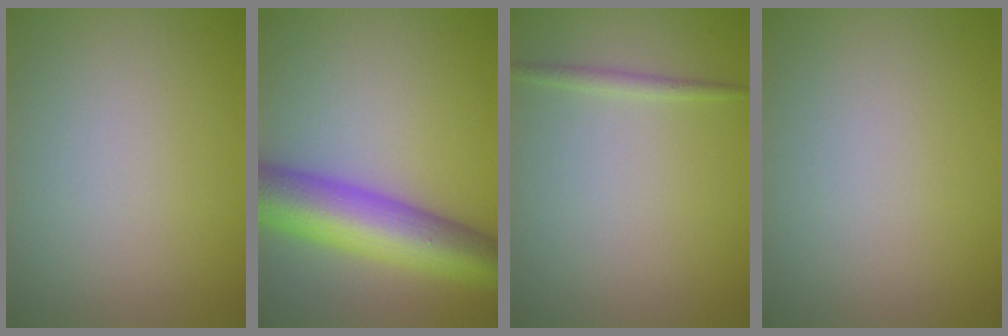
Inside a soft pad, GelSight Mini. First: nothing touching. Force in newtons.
{"total": 10.1, "press": 10.1, "slide": 0.2}
{"total": 1.1, "press": 1.1, "slide": 0.1}
{"total": 0.0}